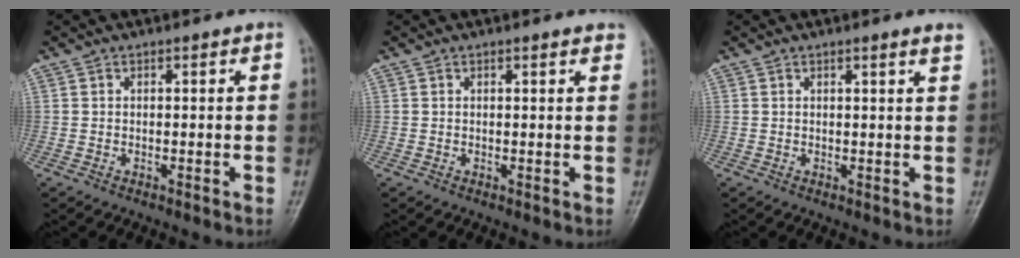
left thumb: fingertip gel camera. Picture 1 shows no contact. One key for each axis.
{"total": 2.0, "fx": 1.5, "fy": 0.4, "fz": 1.2, "tx": -0.008, "ty": 0.001, "tz": 0.014}
{"total": 2.3, "fx": 1.7, "fy": -0.1, "fz": 1.7, "tx": -0.020, "ty": -0.004, "tz": 0.021}